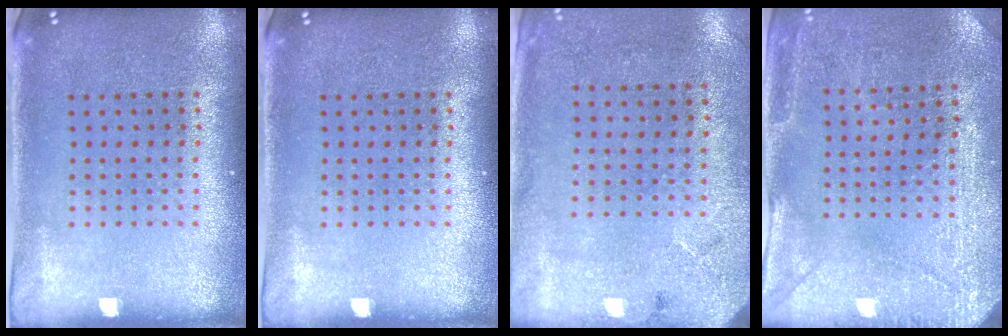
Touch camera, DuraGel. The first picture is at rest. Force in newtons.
{"total": 0.0}
{"total": 2.7, "press": 2.2, "slide": 1.6}
{"total": 2.9, "press": 2.8, "slide": 0.7}